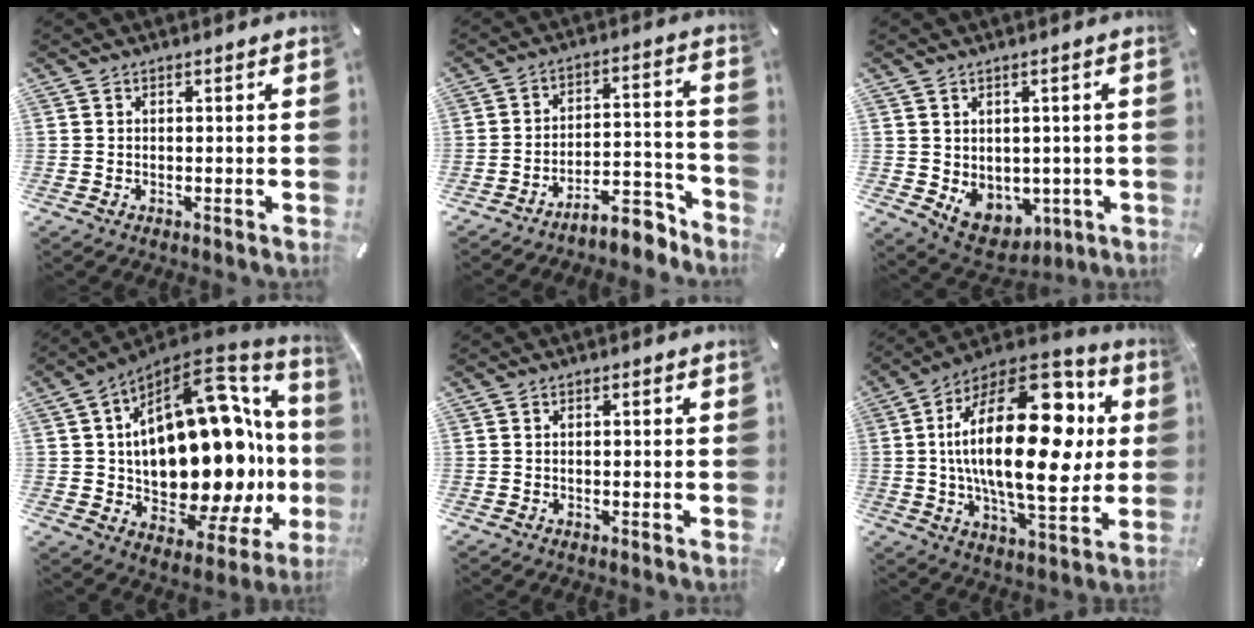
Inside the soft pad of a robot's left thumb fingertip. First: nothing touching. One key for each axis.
{"total": 9.9, "fx": -7.6, "fy": 4.2, "fz": 4.8, "tx": -0.043, "ty": 0.043, "tz": -0.133}
{"total": 6.9, "fx": 0.3, "fy": 6.4, "fz": 2.6, "tx": -0.035, "ty": -0.018, "tz": 0.012}
{"total": 28.2, "fx": 2.5, "fy": 15.4, "fz": 23.5, "tx": -0.385, "ty": -0.065, "tz": 0.059}
{"total": 0.8, "fx": -0.1, "fy": 0.3, "fz": 0.7, "tx": -0.013, "ty": 0.000, "tz": -0.002}
{"total": 32.6, "fx": 4.6, "fy": 15.9, "fz": 28.2, "tx": -0.502, "ty": -0.023, "tz": 0.073}